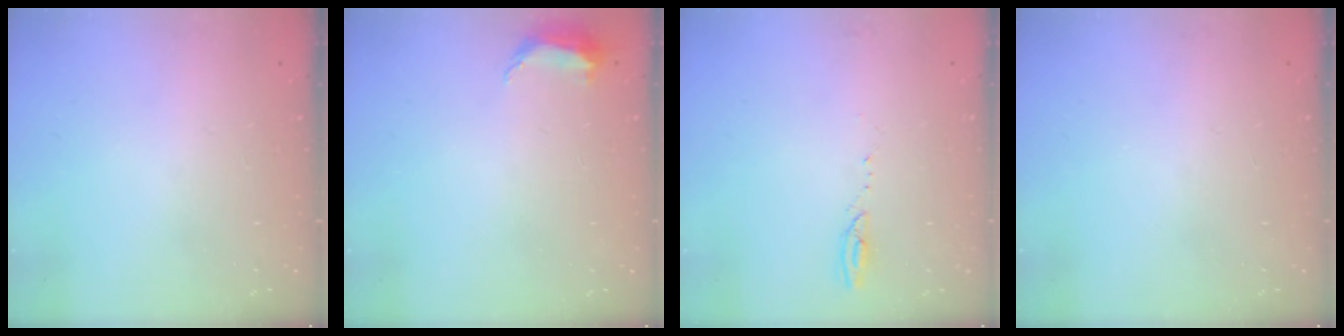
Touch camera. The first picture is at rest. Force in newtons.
{"total": 6.3, "press": 6.2, "slide": 1.2}
{"total": 3.0, "press": 3.0, "slide": 0.4}
{"total": 0.0}